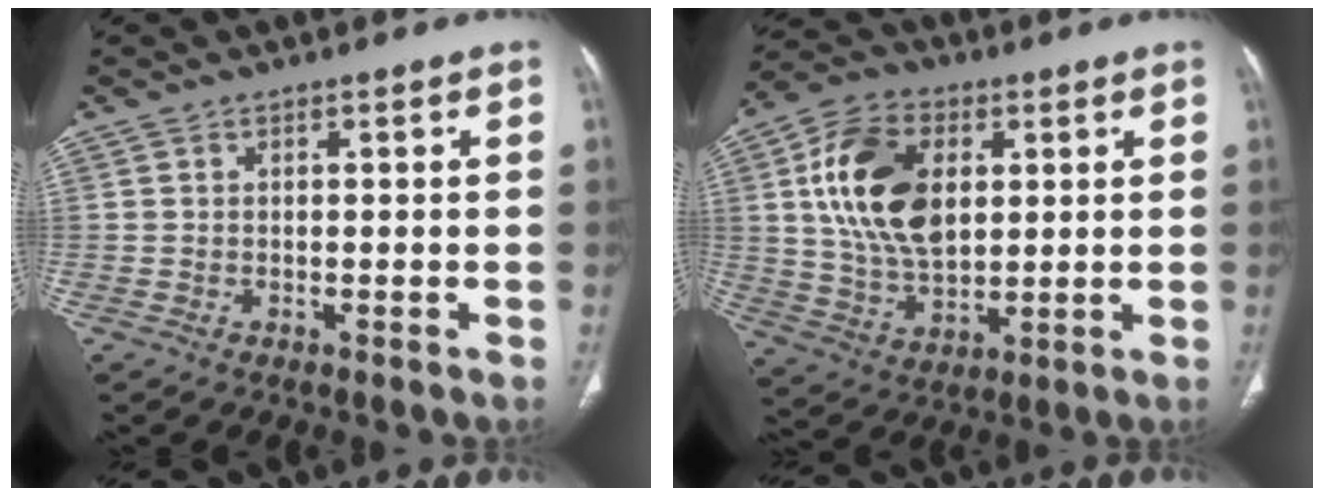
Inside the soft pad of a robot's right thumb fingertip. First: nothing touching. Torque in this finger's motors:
{"motor_torque": [1.99, 3.01, 1.47, 0.04, 0.32]}